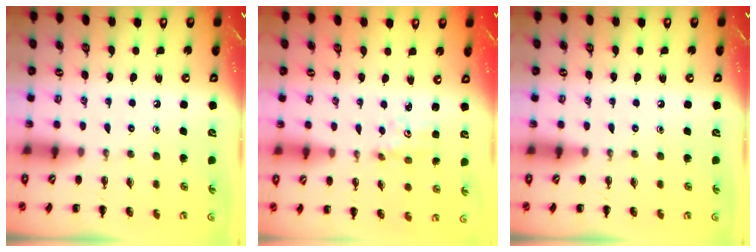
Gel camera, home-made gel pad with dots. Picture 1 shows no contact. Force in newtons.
{"total": 1.9, "press": 1.8, "slide": 0.6}
{"total": 0.0}